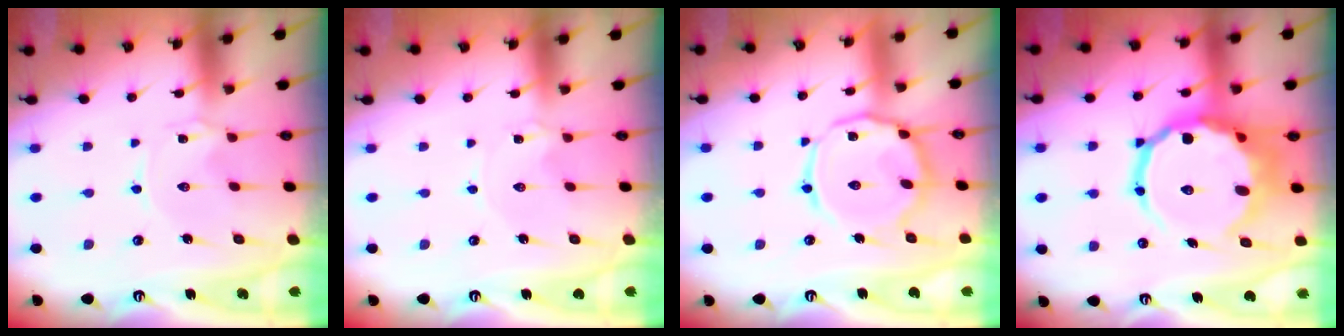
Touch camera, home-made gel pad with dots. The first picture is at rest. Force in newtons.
{"total": 1.1, "press": 1.1, "slide": 0.2}
{"total": 15.2, "press": 15.2, "slide": 1.1}
{"total": 18.5, "press": 18.1, "slide": 3.7}